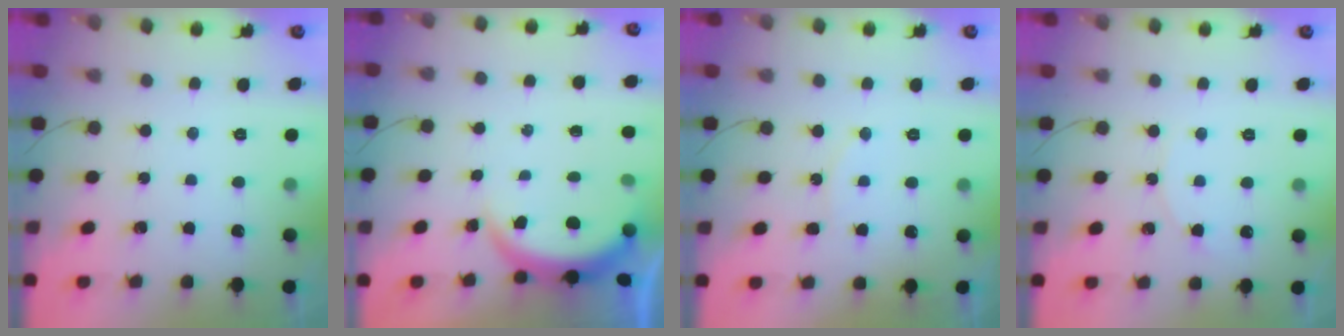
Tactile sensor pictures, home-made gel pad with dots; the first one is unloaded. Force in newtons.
{"total": 4.0, "press": 4.0, "slide": 0.3}
{"total": 5.0, "press": 5.0, "slide": 0.6}
{"total": 3.8, "press": 3.8, "slide": 0.5}